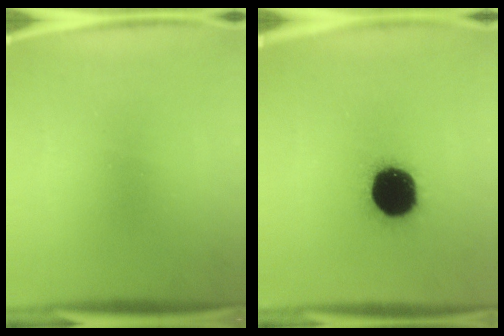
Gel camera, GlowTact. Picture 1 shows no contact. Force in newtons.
{"total": 19.4}